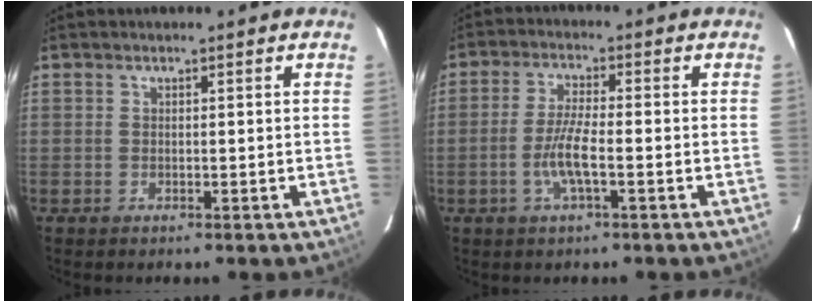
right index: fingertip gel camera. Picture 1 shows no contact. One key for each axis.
{"total": 5.8, "fx": -2.0, "fy": 0.7, "fz": 5.4, "tx": -0.112, "ty": -0.004, "tz": -0.040}